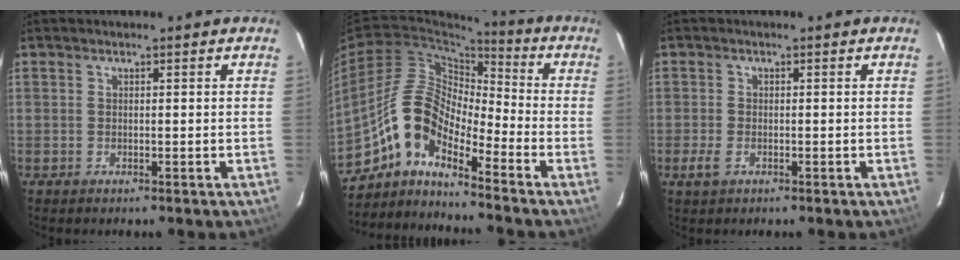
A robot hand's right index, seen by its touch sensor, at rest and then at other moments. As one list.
[{"total": 10.7, "force": [-7.5, 3.6, 6.7], "torque": [-0.121, 0.019, -0.160]}, {"total": 2.6, "force": [-1.2, 1.4, 1.8], "torque": [-0.039, -0.004, -0.023]}]